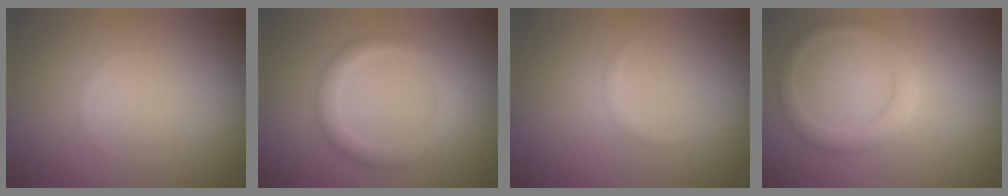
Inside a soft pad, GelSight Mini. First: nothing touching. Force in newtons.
{"total": 2.5, "press": 2.5, "slide": 0.2}
{"total": 0.5, "press": 0.5, "slide": 0.0}
{"total": 2.3, "press": 2.3, "slide": 0.2}